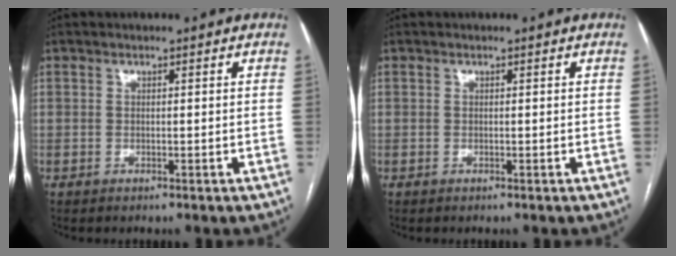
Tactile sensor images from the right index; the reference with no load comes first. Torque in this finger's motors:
{"motor_torque": [0.00, 0.00, 0.01, 0.01]}